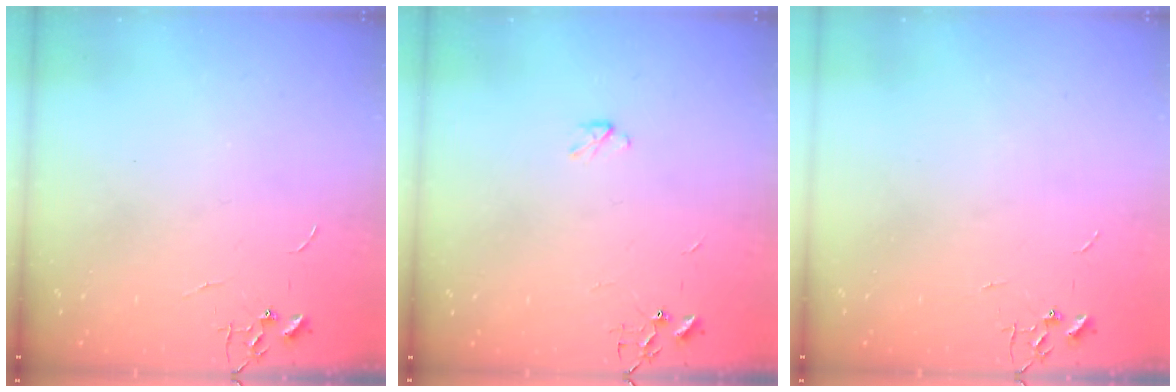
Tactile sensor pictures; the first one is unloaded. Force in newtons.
{"total": 2.9, "press": 2.9, "slide": 0.5}
{"total": 0.0}